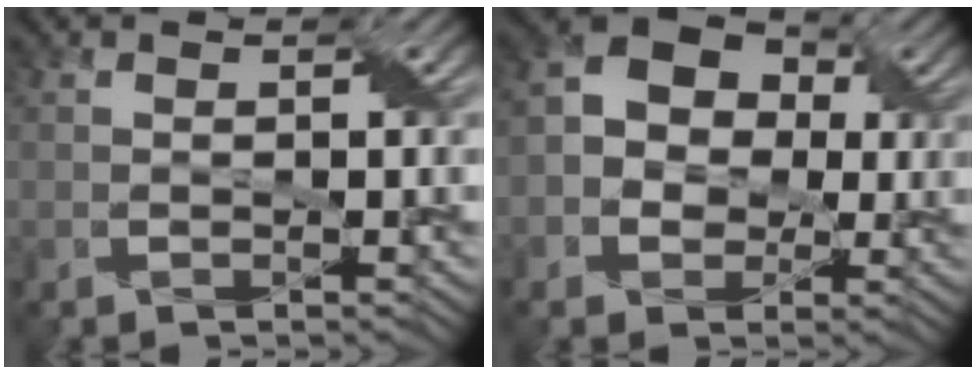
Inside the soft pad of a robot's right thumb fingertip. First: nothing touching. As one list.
[{"total": 8.0, "force": [0.3, 6.5, 4.5], "torque": [-0.101, 0.009, -0.007]}]